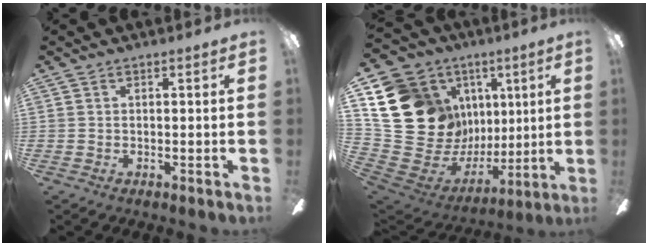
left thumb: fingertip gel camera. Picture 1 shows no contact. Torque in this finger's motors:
{"motor_torque": [2.54, 2.47, 1.88, -0.89, 0.41]}